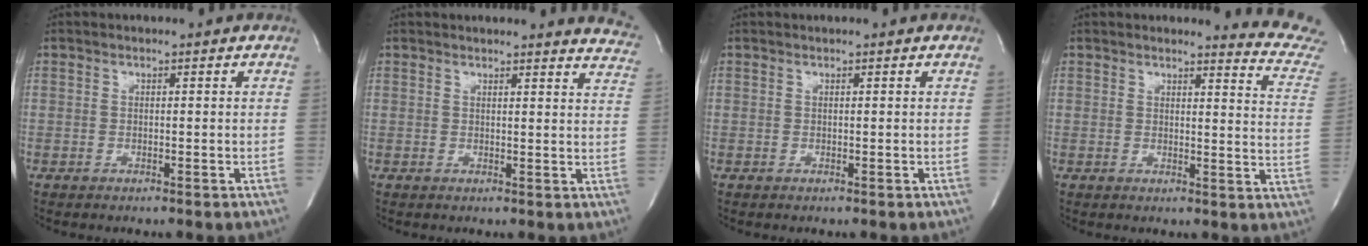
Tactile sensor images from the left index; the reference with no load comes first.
{"total": 10.3, "force": [10.1, 1.2, 1.8], "torque": [0.005, -0.060, 0.075]}
{"total": 0.0}
{"total": 9.2, "force": [9.1, -1.0, 0.1], "torque": [0.001, -0.121, 0.070]}